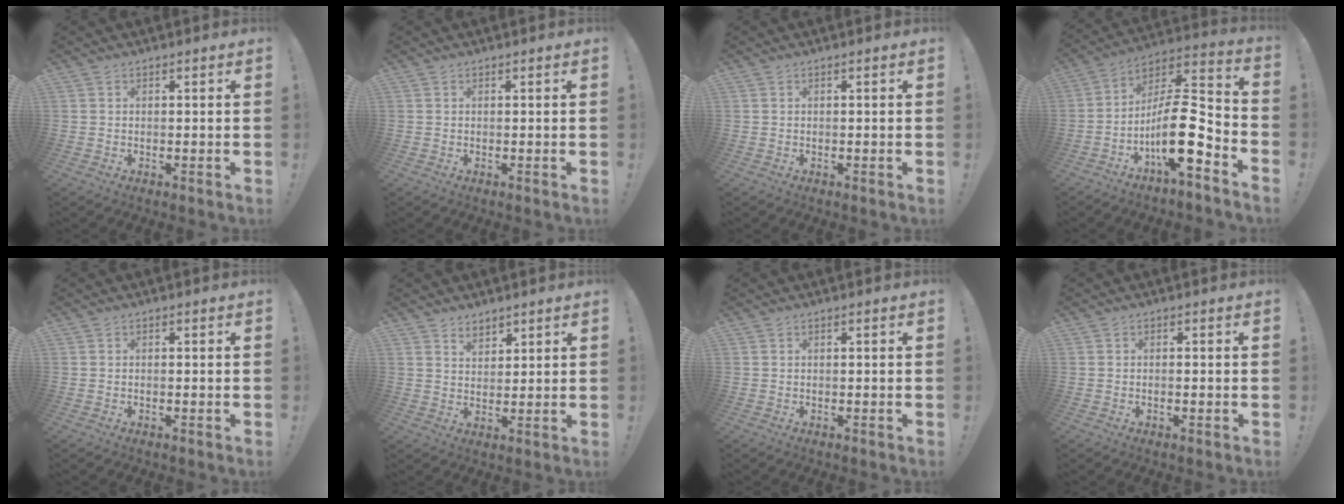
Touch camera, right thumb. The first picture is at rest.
{"total": 0.0}
{"total": 0.0}
{"total": 17.1, "force": [-5.9, 5.0, 15.2], "torque": [-0.271, 0.016, -0.100]}
{"total": 0.6, "force": [-0.4, -0.3, 0.3], "torque": [-0.005, -0.002, -0.006]}
{"total": 4.4, "force": [3.5, 2.6, 0.5], "torque": [-0.004, -0.024, 0.066]}
{"total": 0.0}
{"total": 1.0, "force": [-0.6, -0.2, 0.8], "torque": [-0.013, -0.001, -0.010]}